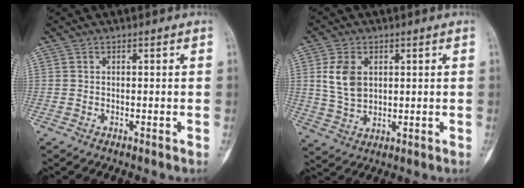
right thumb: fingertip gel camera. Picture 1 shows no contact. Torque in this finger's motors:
{"motor_torque": [0.00, 0.29, 0.58, 0.06, 0.04]}